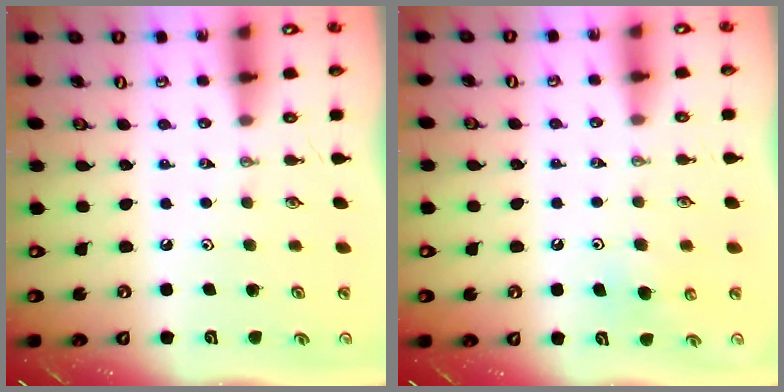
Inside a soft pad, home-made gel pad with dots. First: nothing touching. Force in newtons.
{"total": 6.2, "press": 6.2, "slide": 0.5}